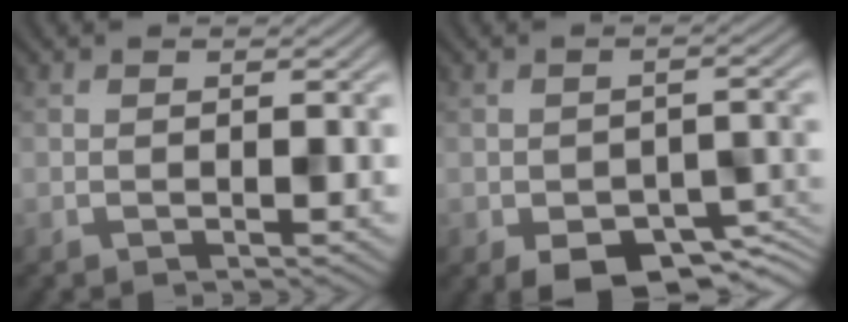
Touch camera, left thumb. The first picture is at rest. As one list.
[{"total": 7.2, "force": [-4.4, 3.5, 4.4], "torque": [-0.059, -0.016, -0.060]}]